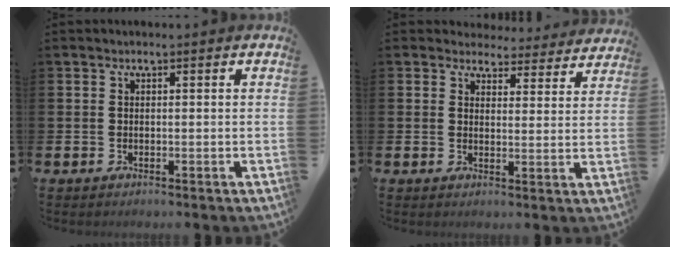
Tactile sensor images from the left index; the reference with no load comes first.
{"total": 4.0, "force": [3.7, 1.3, 0.0], "torque": [-0.002, -0.032, 0.063]}